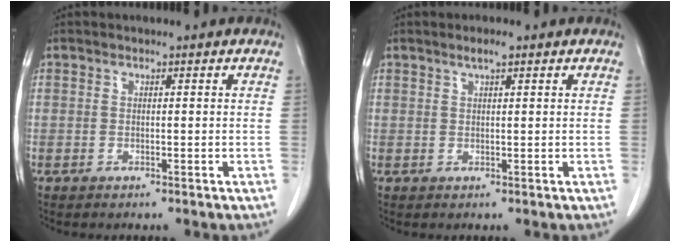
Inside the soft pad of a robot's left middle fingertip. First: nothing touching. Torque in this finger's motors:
{"motor_torque": [0.38, -0.22, -0.01, 0.00]}